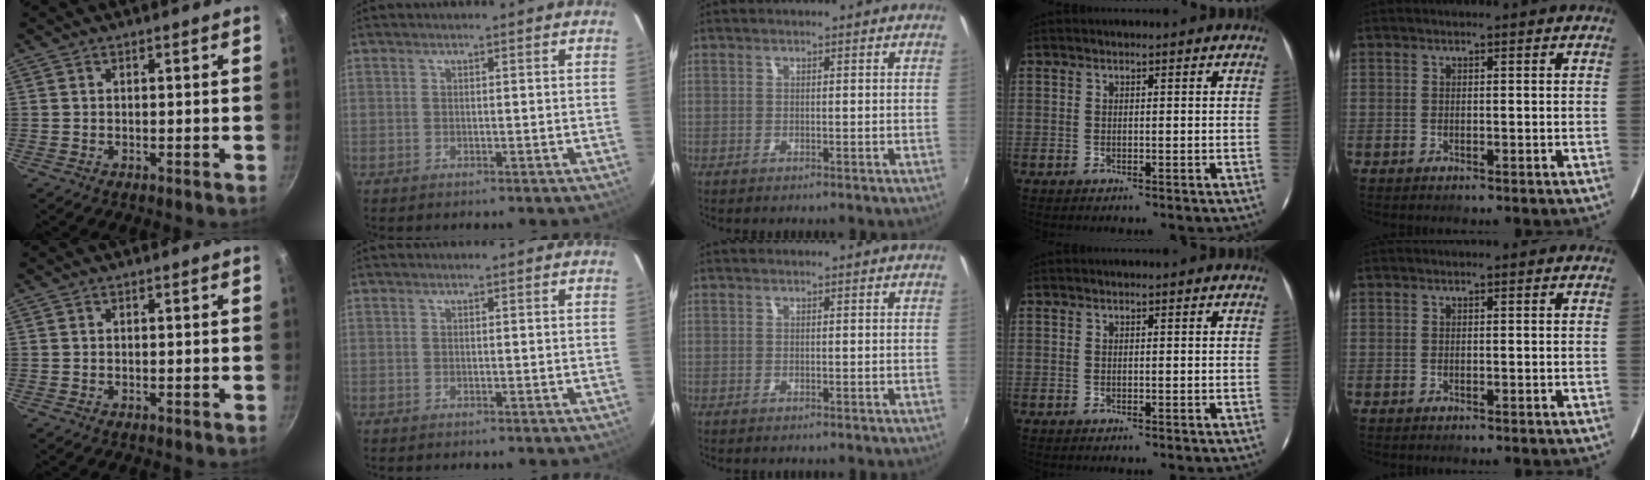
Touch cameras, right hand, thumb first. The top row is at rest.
{}